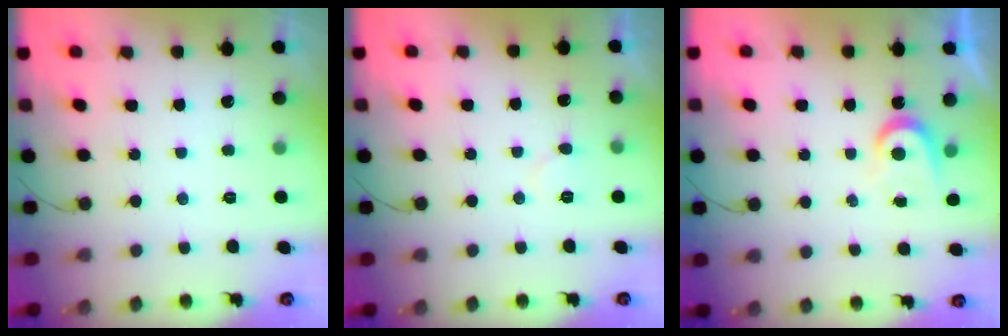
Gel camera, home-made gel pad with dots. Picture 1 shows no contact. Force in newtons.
{"total": 3.7, "press": 3.7, "slide": 0.4}
{"total": 4.1, "press": 4.1, "slide": 0.6}